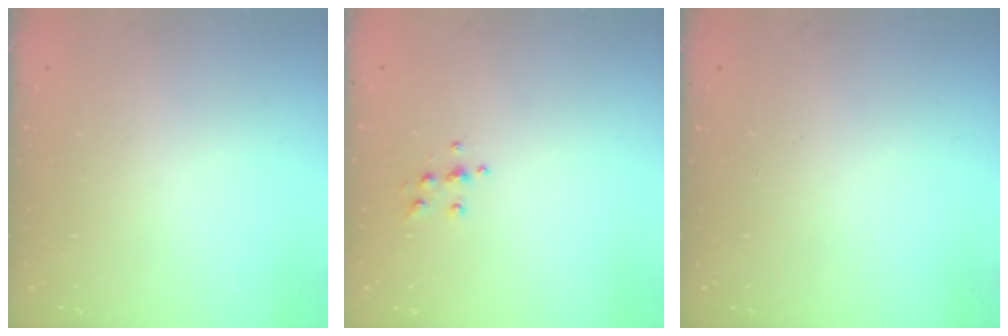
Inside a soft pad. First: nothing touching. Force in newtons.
{"total": 4.3, "press": 4.3, "slide": 0.6}
{"total": 0.0}